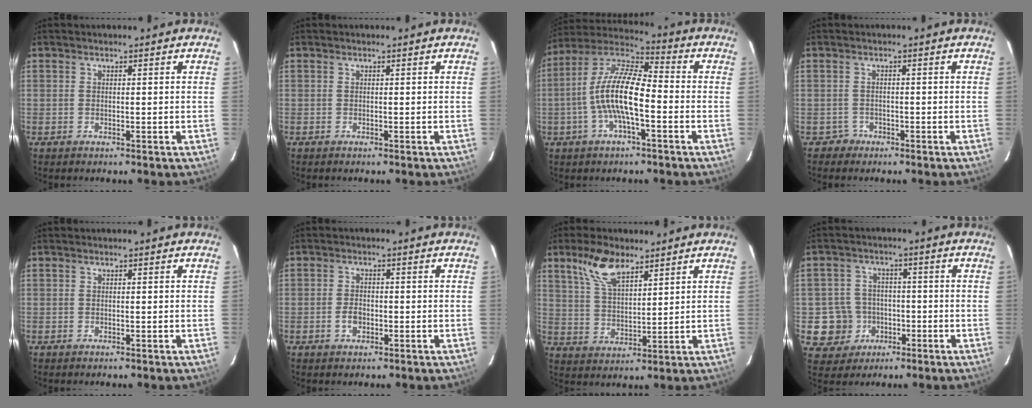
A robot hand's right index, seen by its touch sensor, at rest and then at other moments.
{"total": 0.0}
{"total": 12.2, "force": [-2.9, 3.4, 11.4], "torque": [-0.230, 0.008, -0.061]}
{"total": 1.7, "force": [-1.1, 1.3, -0.3], "torque": [0.003, 0.008, -0.018]}
{"total": 0.0}
{"total": 2.6, "force": [-1.0, 1.8, 1.7], "torque": [-0.035, 0.003, -0.018]}
{"total": 8.9, "force": [5.9, 3.6, 5.5], "torque": [-0.107, 0.014, 0.119]}
{"total": 7.9, "force": [-2.3, 7.5, 0.7], "torque": [-0.035, 0.027, -0.029]}